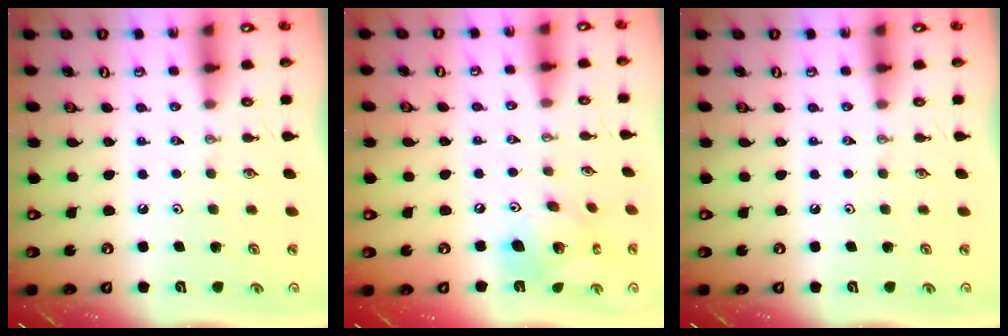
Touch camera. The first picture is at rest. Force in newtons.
{"total": 15.4, "press": 15.2, "slide": 1.8}
{"total": 0.0}